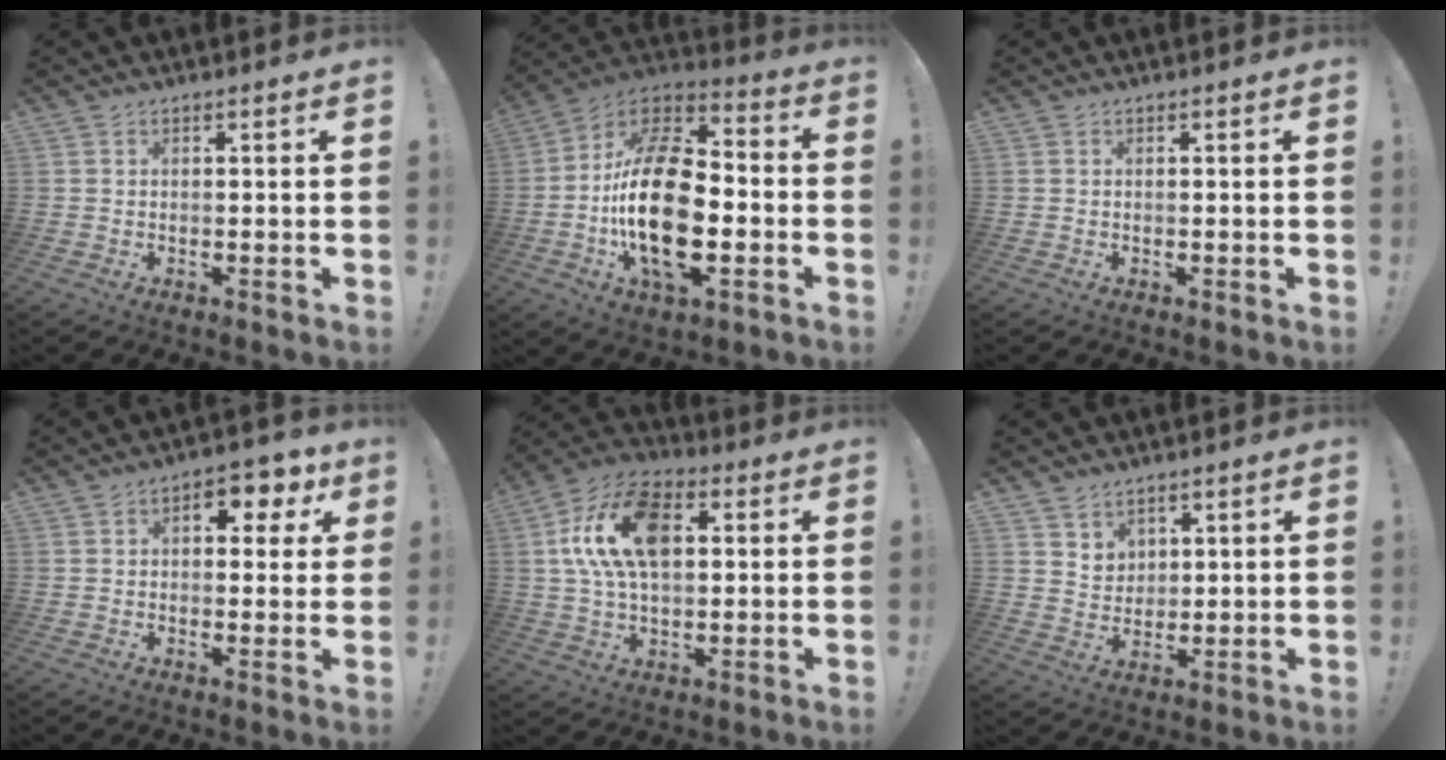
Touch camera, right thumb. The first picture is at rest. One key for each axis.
{"total": 24.9, "fx": -3.5, "fy": 13.3, "fz": 20.8, "tx": -0.391, "ty": 0.018, "tz": -0.055}
{"total": 0.0}
{"total": 7.3, "fx": 2.7, "fy": 4.8, "fz": 4.9, "tx": -0.044, "ty": -0.014, "tz": 0.042}
{"total": 18.1, "fx": 4.1, "fy": 10.9, "fz": 13.8, "tx": -0.241, "ty": 0.009, "tz": 0.074}
{"total": 5.2, "fx": 3.8, "fy": 3.5, "fz": 0.6, "tx": -0.004, "ty": -0.034, "tz": 0.071}